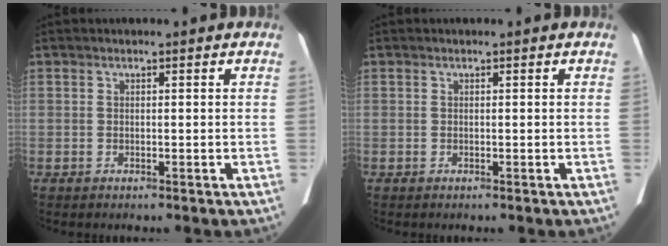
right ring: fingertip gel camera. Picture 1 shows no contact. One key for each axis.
{"total": 0.0}